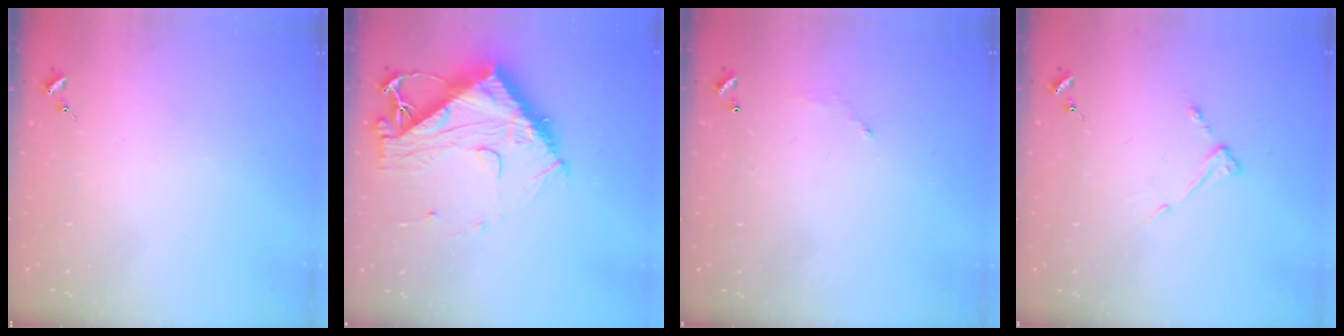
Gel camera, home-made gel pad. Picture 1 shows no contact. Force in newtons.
{"total": 14.2, "press": 14.1, "slide": 1.2}
{"total": 5.2, "press": 5.2, "slide": 0.3}
{"total": 4.4, "press": 4.4, "slide": 0.4}